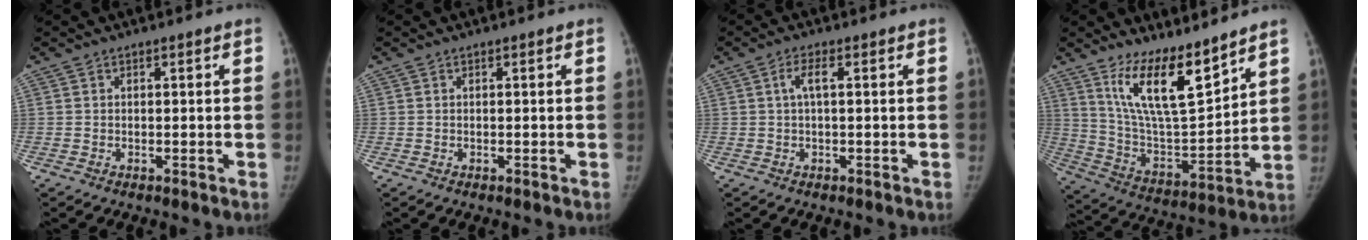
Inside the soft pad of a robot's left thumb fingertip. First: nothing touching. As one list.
[{"total": 0.0}, {"total": 2.6, "force": [0.4, 0.7, 2.5], "torque": [-0.055, 0.010, 0.009]}, {"total": 15.4, "force": [10.8, 4.4, 10.1], "torque": [-0.146, -0.079, 0.211]}]